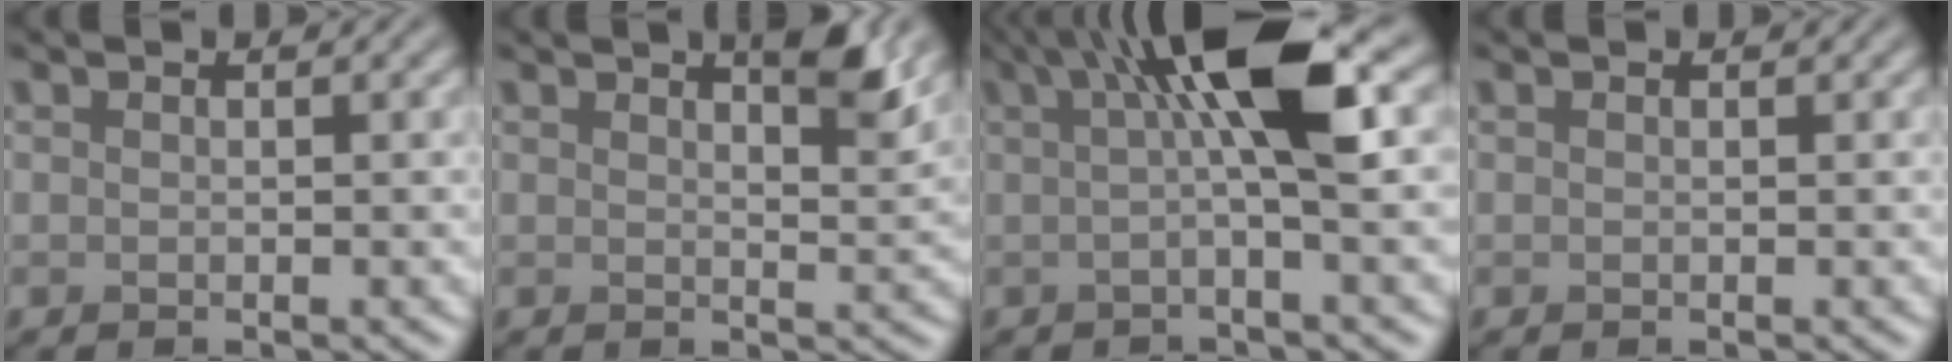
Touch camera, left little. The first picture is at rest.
{"total": 2.9, "force": [1.9, 0.4, 2.1], "torque": [-0.019, 0.001, 0.037]}
{"total": 7.1, "force": [1.7, 0.9, 6.9], "torque": [-0.106, 0.004, 0.034]}
{"total": 0.5, "force": [-0.1, -0.2, -0.4], "torque": [0.006, -0.005, 0.004]}